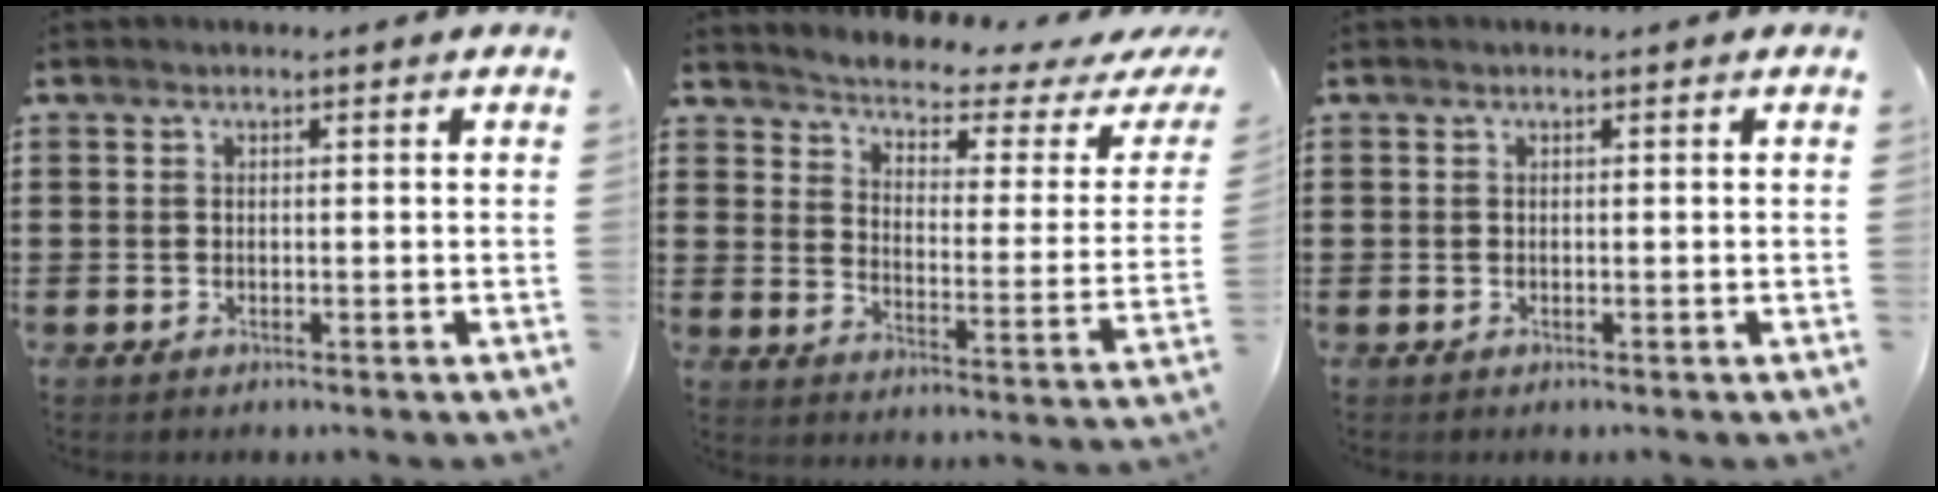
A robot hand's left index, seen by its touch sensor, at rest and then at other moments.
{"total": 2.4, "force": [2.2, 0.2, 1.1], "torque": [-0.039, -0.029, 0.026]}
{"total": 0.0}